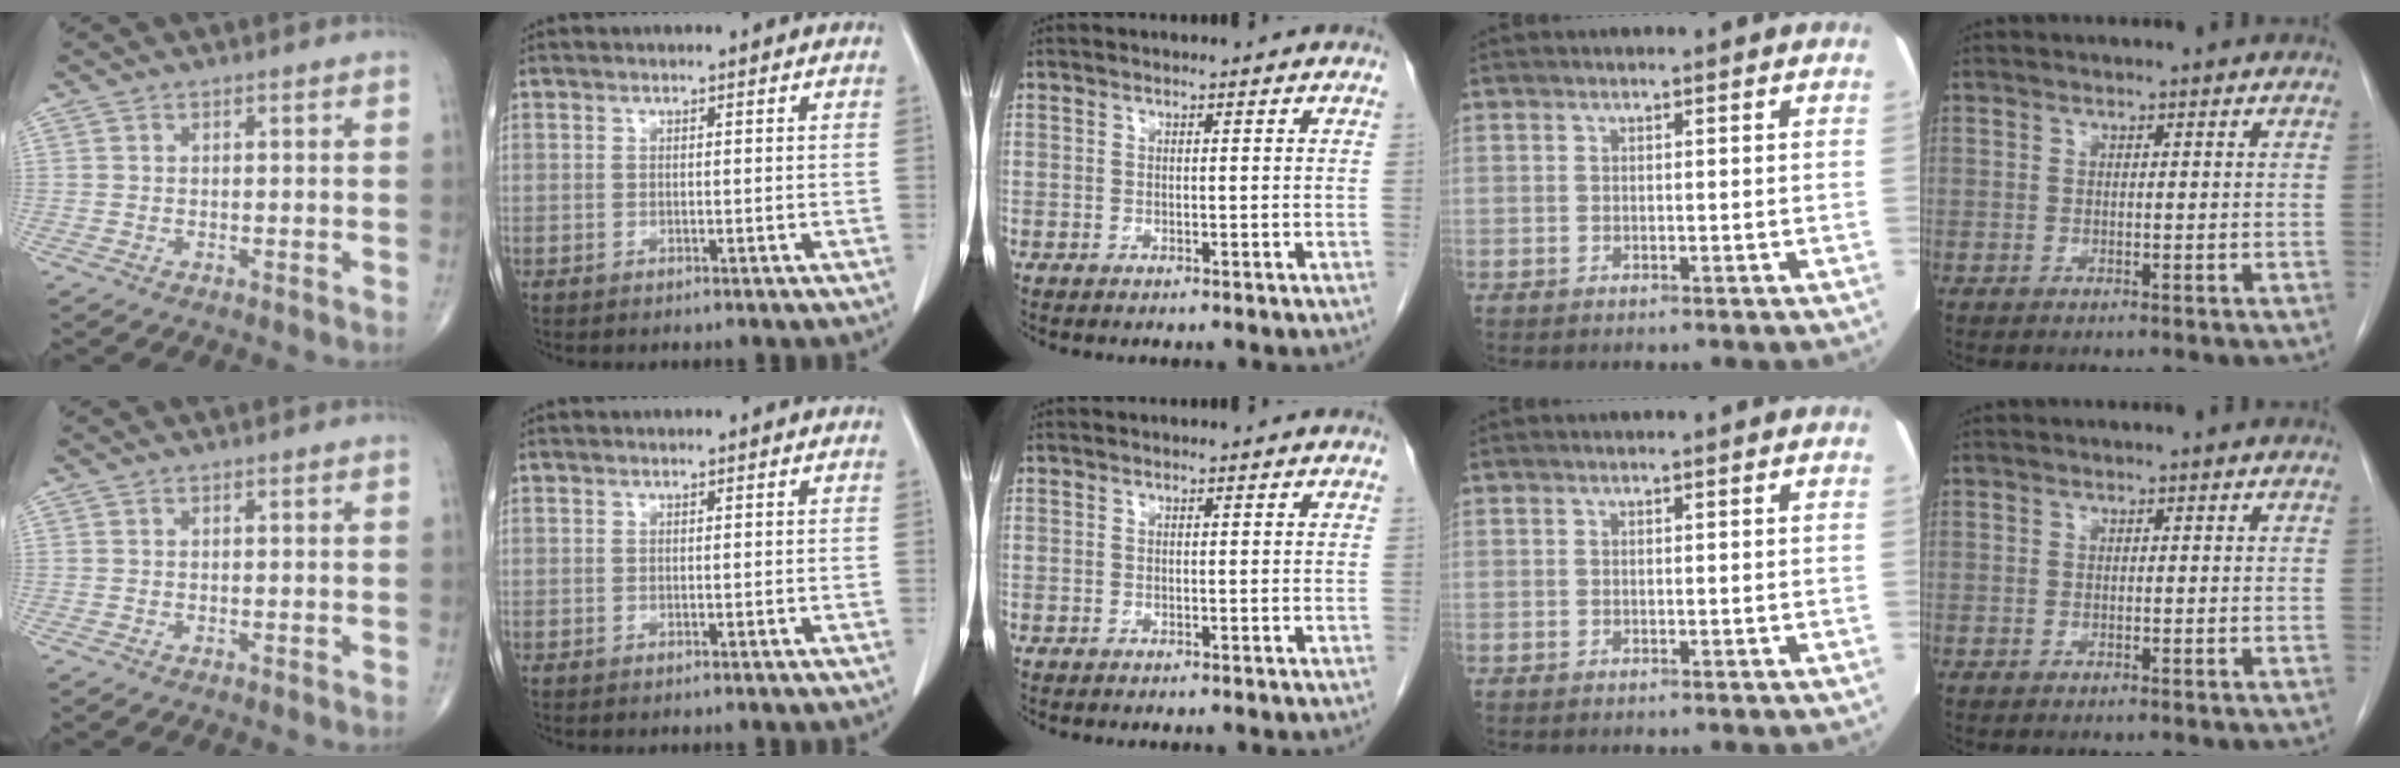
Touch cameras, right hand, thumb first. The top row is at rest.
{}